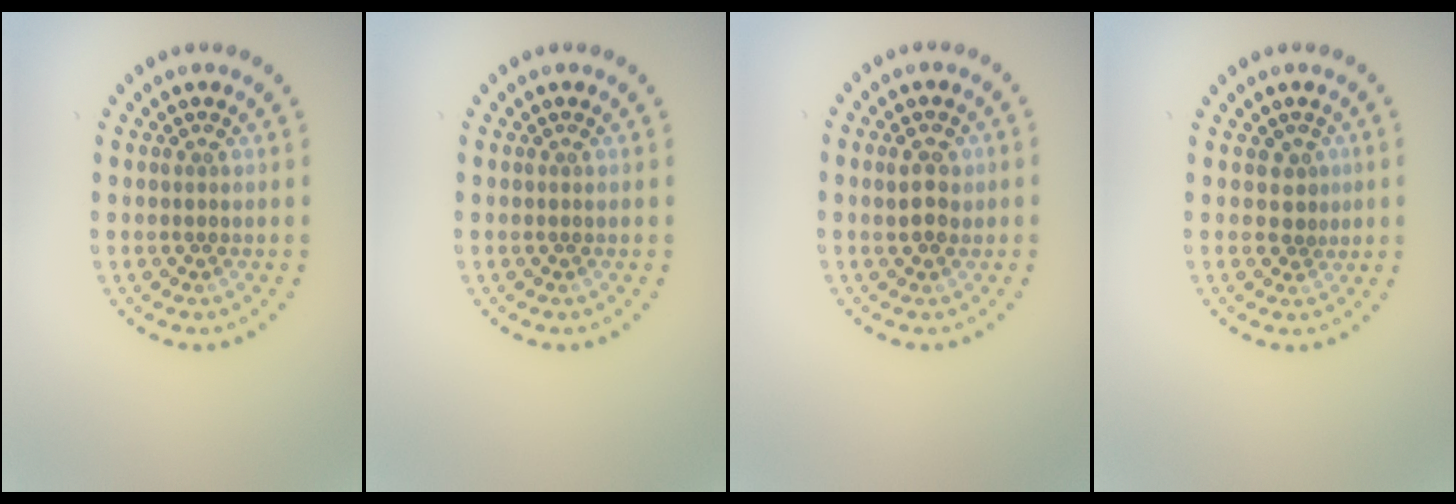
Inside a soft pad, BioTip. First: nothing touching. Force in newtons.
{"total": 0.0}
{"total": 2.2, "press": 2.1, "slide": 0.4}
{"total": 1.3, "press": 1.0, "slide": 0.8}